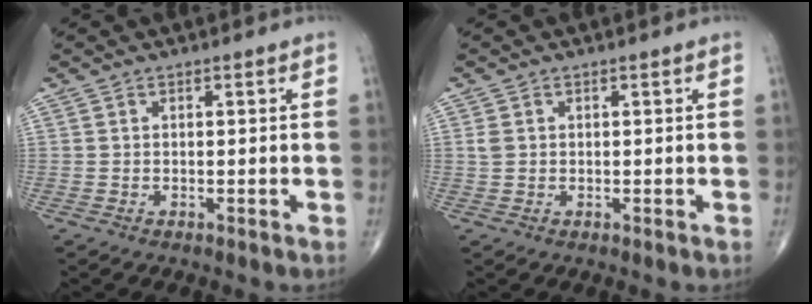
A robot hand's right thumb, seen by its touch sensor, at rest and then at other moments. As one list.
[{"total": 1.5, "force": [0.2, 1.2, 0.9], "torque": [-0.021, 0.003, 0.007]}]